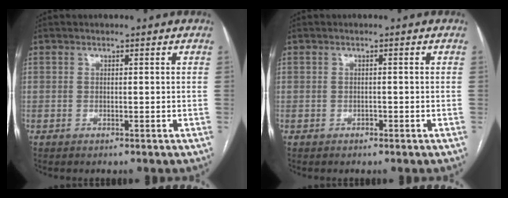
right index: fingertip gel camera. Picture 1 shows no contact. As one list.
[{"total": 0.6, "force": [-0.4, 0.4, 0.2], "torque": [-0.003, 0.002, -0.007]}]